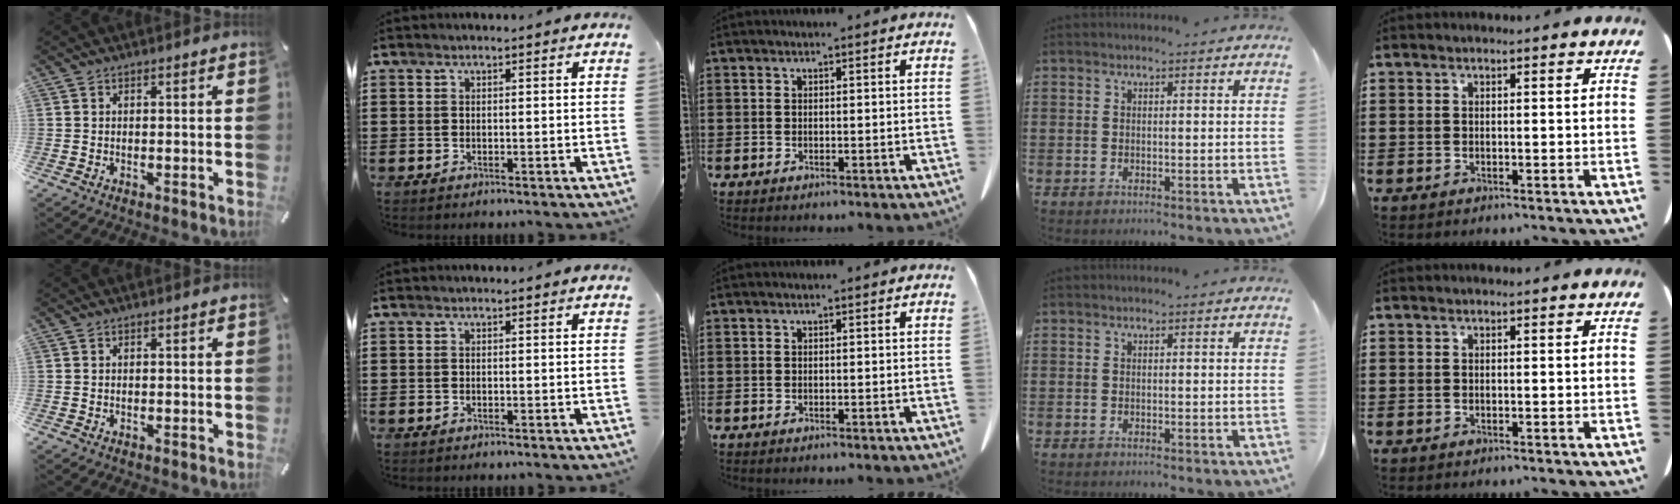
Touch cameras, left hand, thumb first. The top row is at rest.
{}